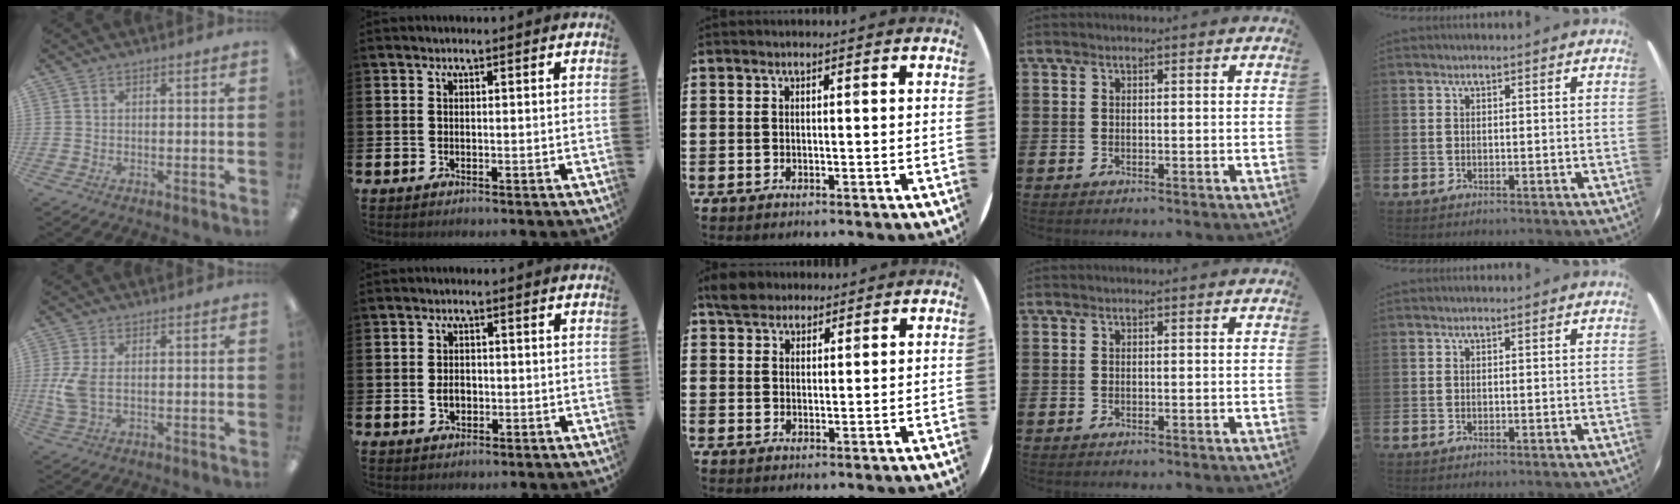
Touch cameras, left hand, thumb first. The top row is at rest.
{"thumb": {"total": 6.7, "force": [0.2, 3.5, 5.8], "torque": [-0.136, -0.001, -0.001]}, "index": {"total": 2.2, "force": [-0.3, 1.6, 1.5], "torque": [-0.017, 0.002, -0.011]}, "middle": {"total": 3.8, "force": [3.3, 1.6, 0.7], "torque": [-0.015, 0.000, 0.064]}}